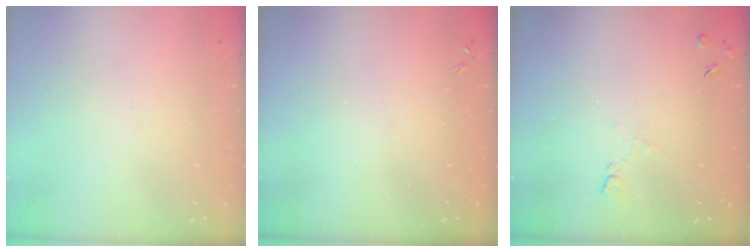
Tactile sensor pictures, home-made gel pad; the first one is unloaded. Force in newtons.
{"total": 0.0}
{"total": 4.1, "press": 4.0, "slide": 0.8}